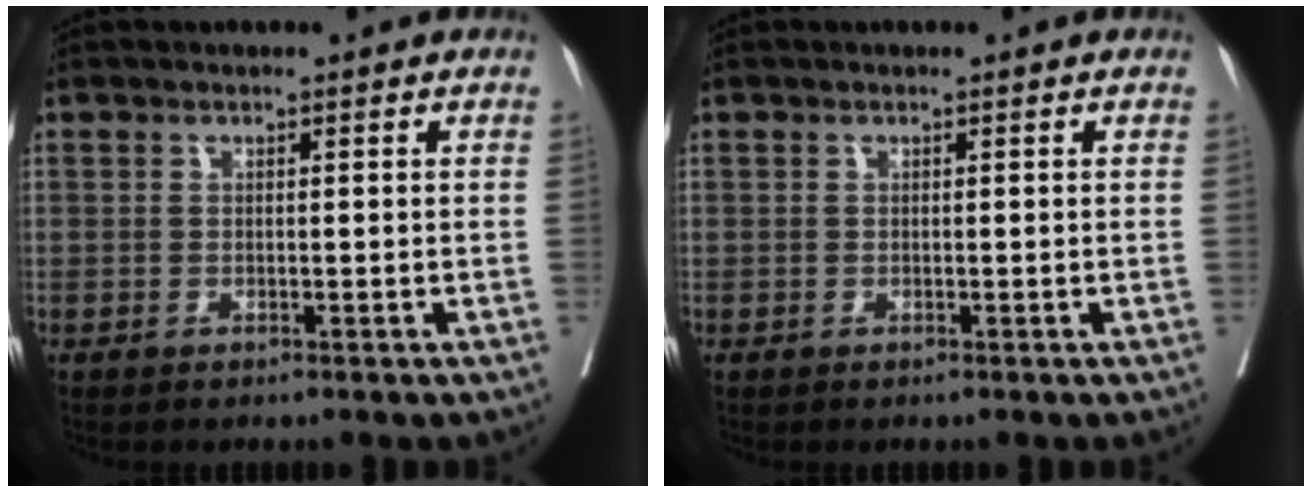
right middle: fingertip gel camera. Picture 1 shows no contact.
{"total": 0.0}